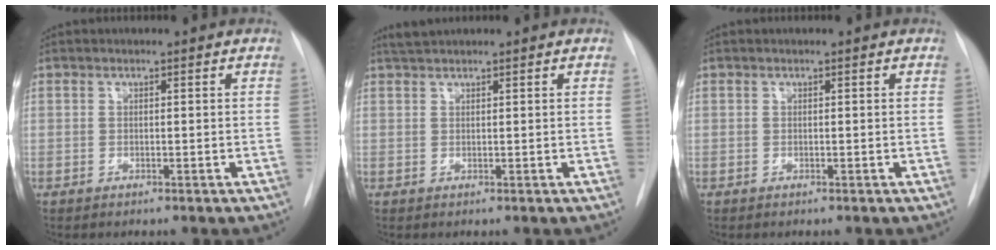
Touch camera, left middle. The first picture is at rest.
{"total": 1.6, "force": [1.5, -0.2, 0.4], "torque": [-0.013, 0.010, 0.033]}
{"total": 0.0}